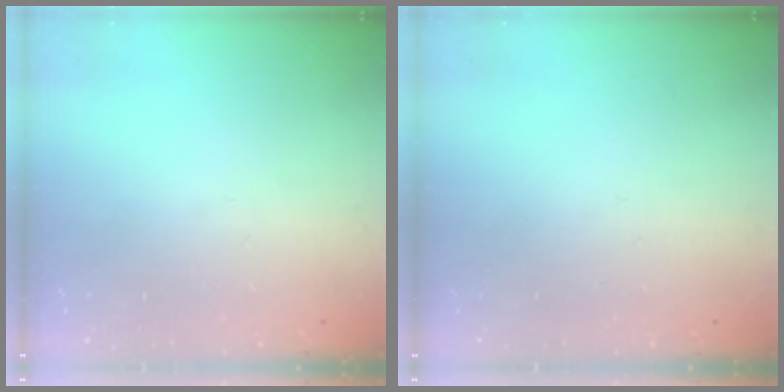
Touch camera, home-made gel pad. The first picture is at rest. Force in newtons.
{"total": 0.0}